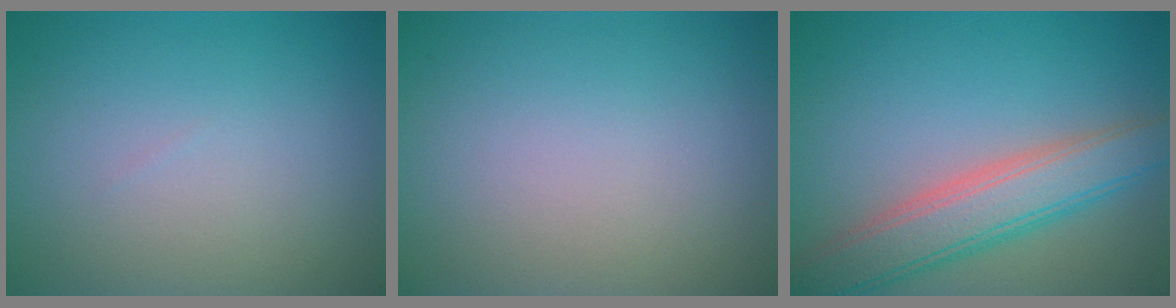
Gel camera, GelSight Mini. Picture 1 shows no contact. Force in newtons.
{"total": 0.0}
{"total": 6.0, "press": 6.0, "slide": 0.4}